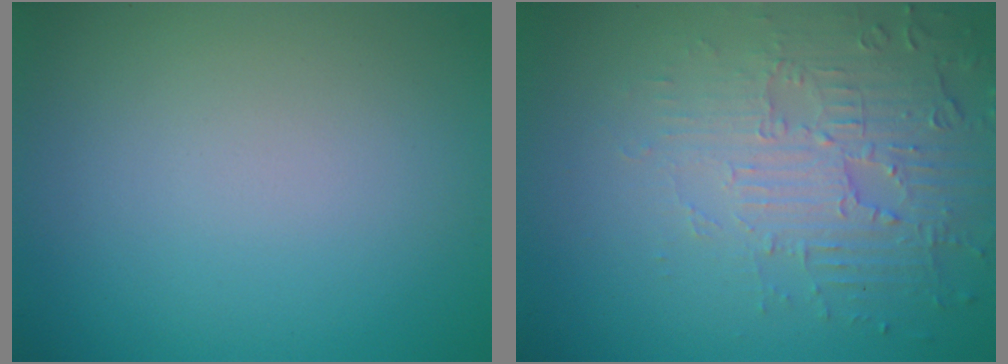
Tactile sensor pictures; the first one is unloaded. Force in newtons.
{"total": 4.3, "press": 3.8, "slide": 2.0}